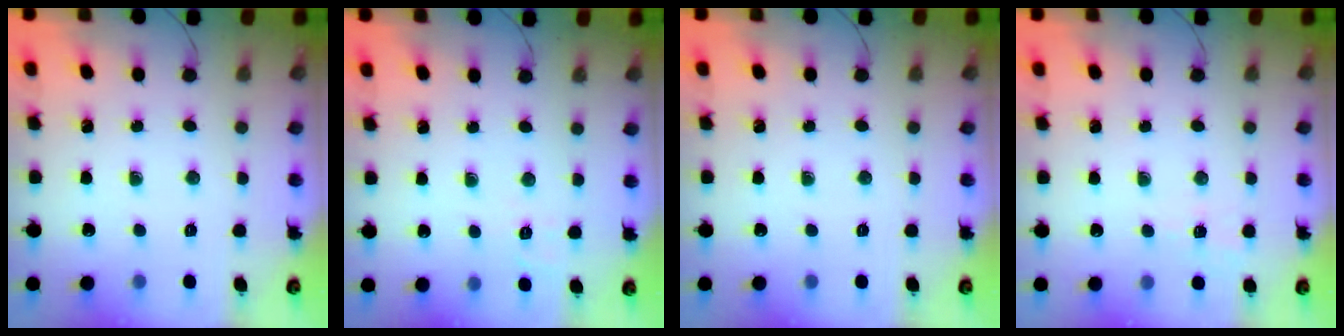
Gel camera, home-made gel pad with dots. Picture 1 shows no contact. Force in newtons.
{"total": 1.9, "press": 0.8, "slide": 1.7}
{"total": 0.0}
{"total": 2.0, "press": 1.0, "slide": 1.7}